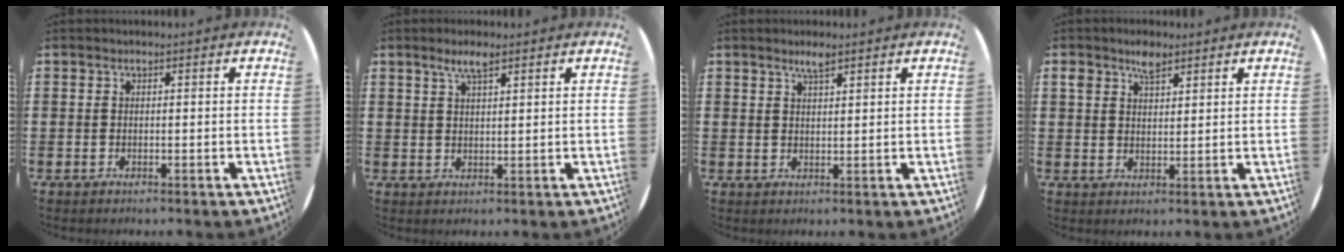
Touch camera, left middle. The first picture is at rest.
{"total": 3.3, "force": [2.3, 0.7, 2.2], "torque": [-0.038, 0.003, 0.038]}
{"total": 2.3, "force": [1.9, 0.3, 1.2], "torque": [-0.025, 0.002, 0.034]}
{"total": 3.4, "force": [2.5, 1.7, 1.6], "torque": [-0.020, 0.001, 0.043]}